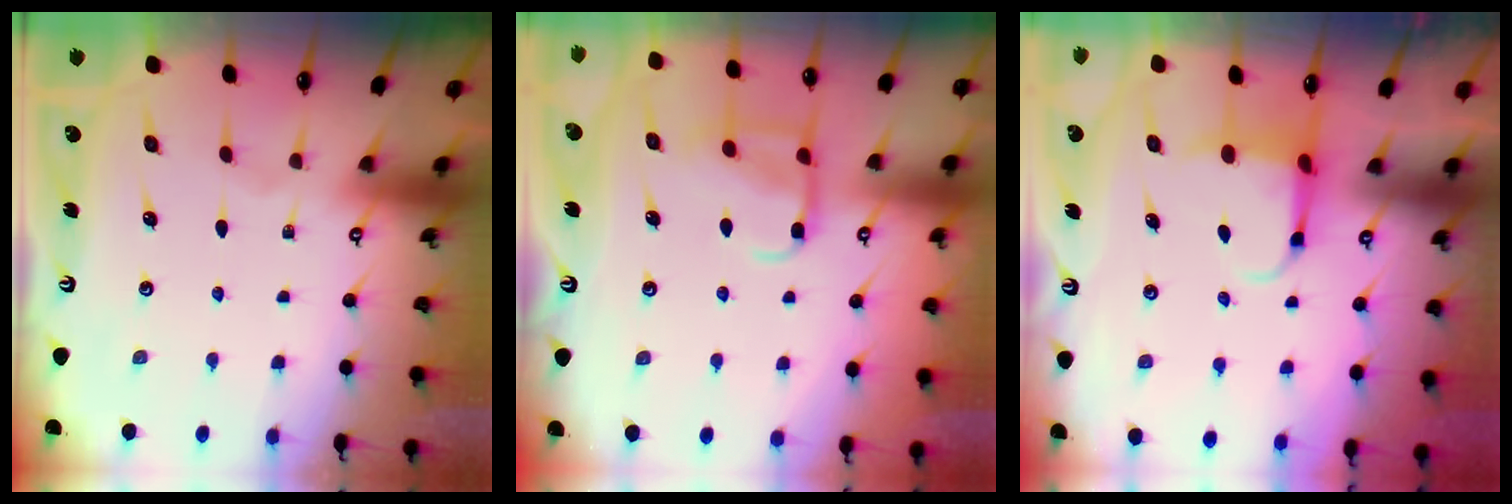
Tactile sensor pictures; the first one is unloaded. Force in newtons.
{"total": 10.9, "press": 10.9, "slide": 1.0}
{"total": 3.9, "press": 3.7, "slide": 1.0}